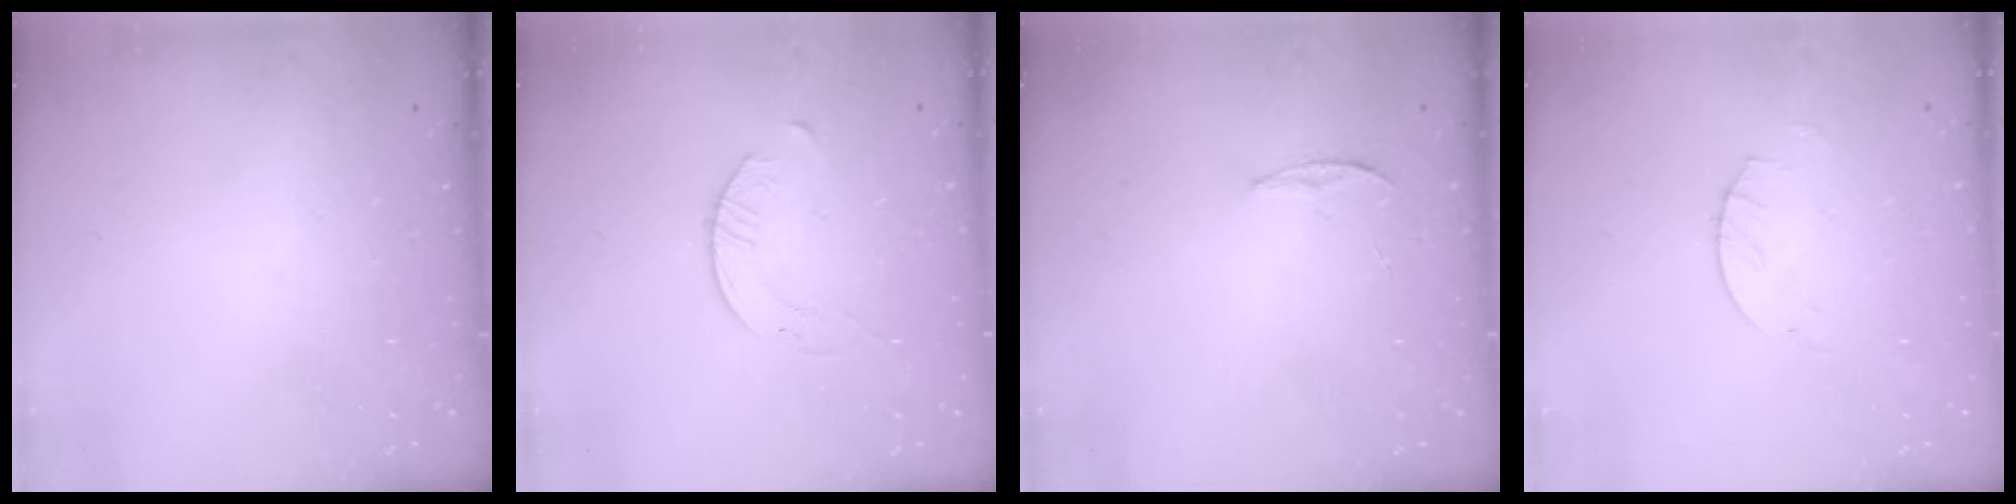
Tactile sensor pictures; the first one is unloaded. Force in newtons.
{"total": 3.9, "press": 3.9, "slide": 0.4}
{"total": 3.4, "press": 3.4, "slide": 0.4}
{"total": 2.0, "press": 2.0, "slide": 0.2}